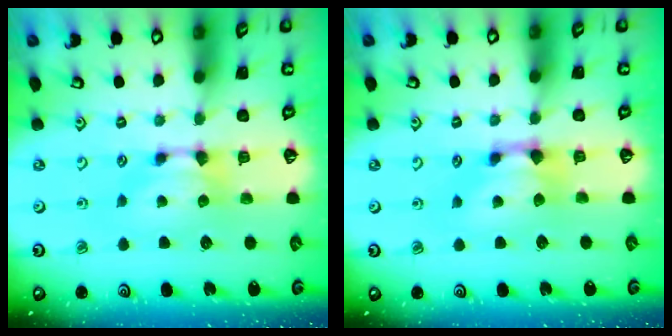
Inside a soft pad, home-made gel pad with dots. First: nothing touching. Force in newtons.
{"total": 1.3, "press": 0.5, "slide": 1.2}